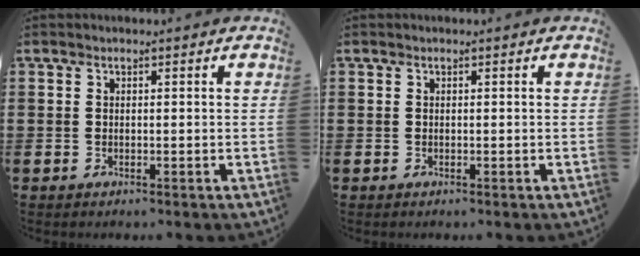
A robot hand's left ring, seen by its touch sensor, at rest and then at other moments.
{"total": 0.0}